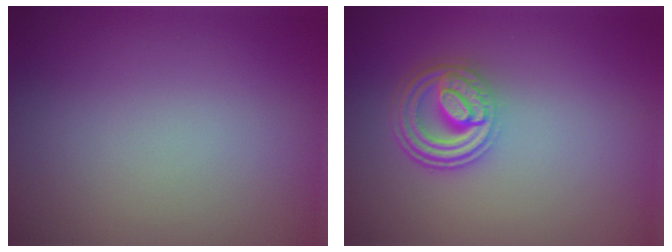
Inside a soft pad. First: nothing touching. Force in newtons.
{"total": 4.6, "press": 3.4, "slide": 3.0}